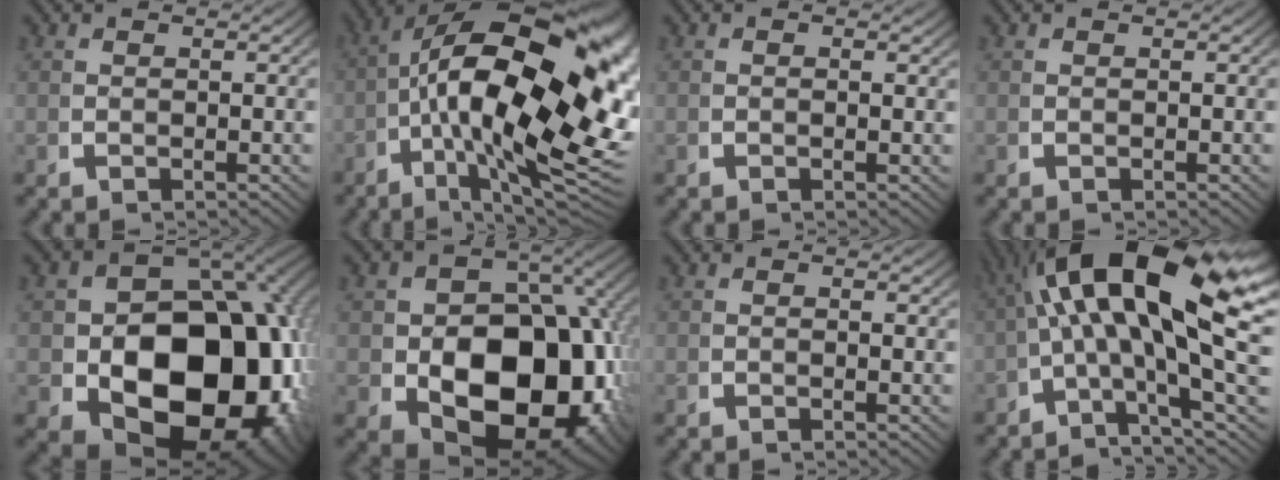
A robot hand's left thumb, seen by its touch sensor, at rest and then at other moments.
{"total": 23.4, "force": [-0.6, 13.1, 19.4], "torque": [-0.307, -0.069, 0.014]}
{"total": 0.0}
{"total": 0.0}
{"total": 28.3, "force": [-3.4, 18.7, 20.9], "torque": [-0.347, -0.098, 0.000]}
{"total": 21.4, "force": [-2.4, 14.5, 15.6], "torque": [-0.276, -0.090, 0.010]}
{"total": 0.0}
{"total": 16.0, "force": [1.9, 8.0, 13.7], "torque": [-0.224, -0.012, 0.032]}